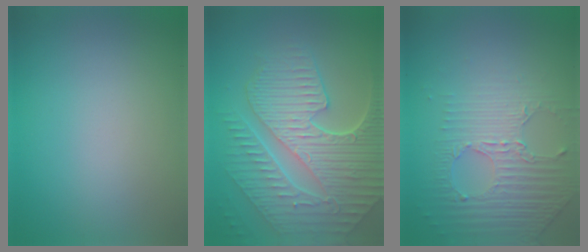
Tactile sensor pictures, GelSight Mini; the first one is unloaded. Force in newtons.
{"total": 9.6, "press": 6.5, "slide": 7.1}
{"total": 4.6, "press": 3.0, "slide": 3.4}